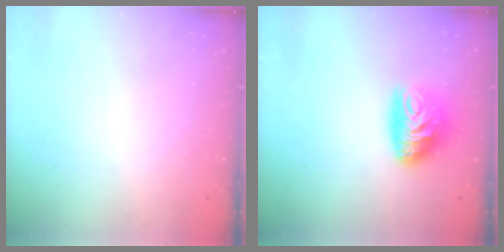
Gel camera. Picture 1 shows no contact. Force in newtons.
{"total": 10.7, "press": 10.6, "slide": 0.8}